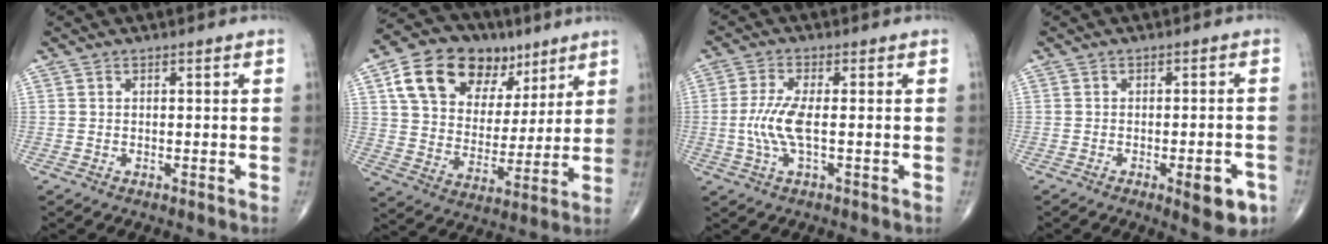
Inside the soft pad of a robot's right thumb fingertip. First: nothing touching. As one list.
[{"total": 19.4, "force": [9.5, 13.2, 10.7], "torque": [-0.144, -0.012, 0.162]}, {"total": 6.3, "force": [-0.6, 1.6, 6.0], "torque": [-0.151, 0.000, -0.017]}, {"total": 6.6, "force": [-3.0, 2.3, 5.4], "torque": [-0.051, 0.008, -0.031]}]